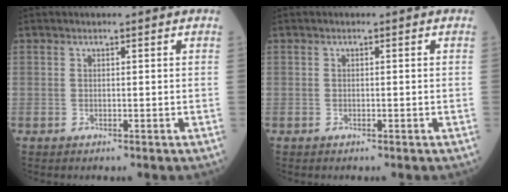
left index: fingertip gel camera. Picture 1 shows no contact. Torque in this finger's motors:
{"motor_torque": [0.00, 0.00, 0.00, 0.00]}